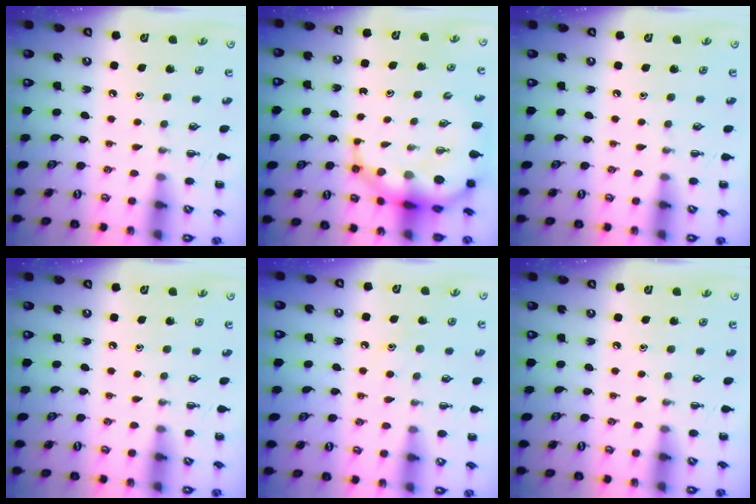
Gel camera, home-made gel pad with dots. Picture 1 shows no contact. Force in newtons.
{"total": 9.9, "press": 9.5, "slide": 2.8}
{"total": 0.0}
{"total": 0.0}
{"total": 8.2, "press": 8.1, "slide": 1.5}
{"total": 0.0}